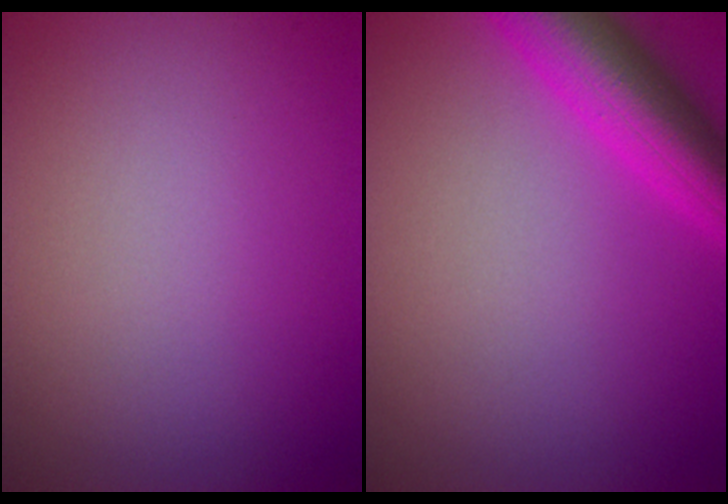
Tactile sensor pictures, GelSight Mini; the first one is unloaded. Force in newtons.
{"total": 6.6, "press": 6.6, "slide": 0.3}